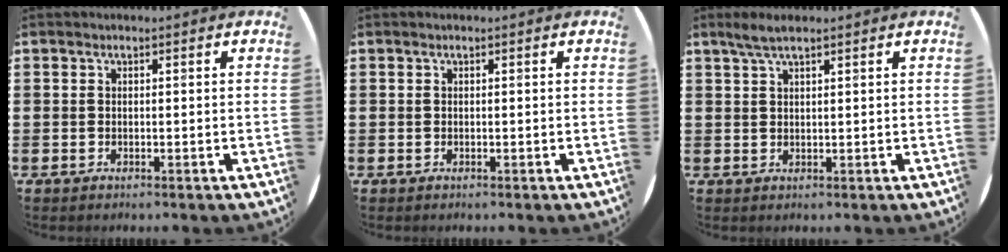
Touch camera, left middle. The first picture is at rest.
{"total": 0.0}
{"total": 2.5, "force": [1.9, 0.3, 1.6], "torque": [-0.034, 0.004, 0.034]}